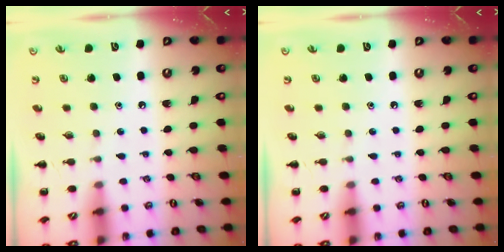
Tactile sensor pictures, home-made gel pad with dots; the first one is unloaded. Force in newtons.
{"total": 0.0}